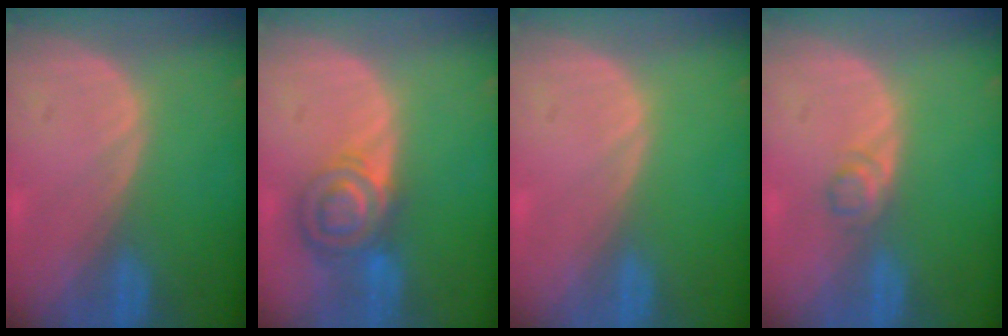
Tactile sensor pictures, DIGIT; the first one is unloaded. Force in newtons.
{"total": 7.4, "press": 6.3, "slide": 3.9}
{"total": 0.0}
{"total": 1.9, "press": 1.8, "slide": 0.2}